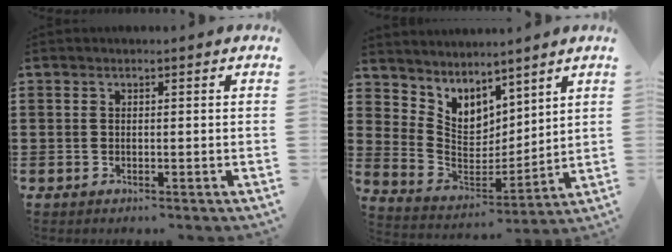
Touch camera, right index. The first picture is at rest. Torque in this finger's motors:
{"motor_torque": [-0.10, 0.61, 0.12, 0.02]}